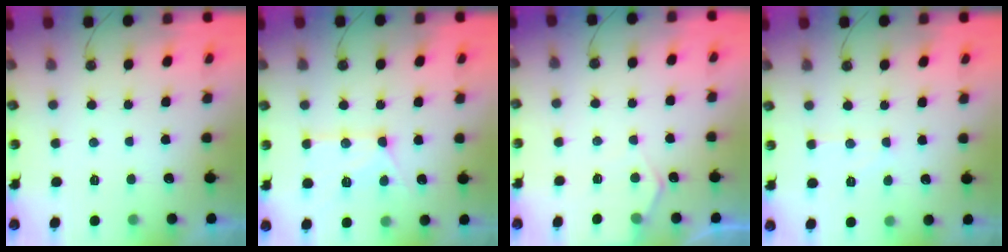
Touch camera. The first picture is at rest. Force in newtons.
{"total": 12.8, "press": 12.8, "slide": 1.4}
{"total": 5.1, "press": 5.0, "slide": 0.7}
{"total": 6.1, "press": 6.1, "slide": 0.4}